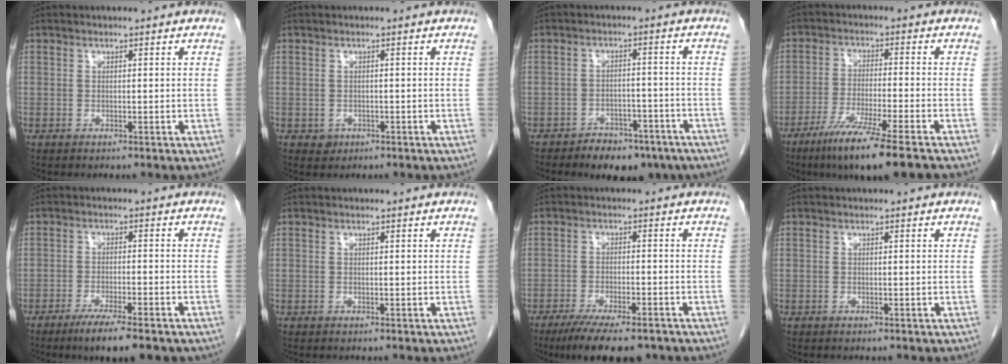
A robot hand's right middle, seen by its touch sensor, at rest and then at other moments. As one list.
[{"total": 1.2, "force": [-0.5, 1.1, 0.3], "torque": [-0.002, 0.003, -0.003]}, {"total": 8.3, "force": [-6.2, 4.0, 3.8], "torque": [-0.048, 0.006, -0.087]}, {"total": 10.8, "force": [-7.5, -0.9, 7.7], "torque": [-0.137, -0.036, -0.129]}, {"total": 8.6, "force": [-6.3, 1.2, 5.8], "torque": [-0.084, -0.016, -0.090]}, {"total": 0.0}, {"total": 11.4, "force": [-8.6, 2.9, 6.9], "torque": [-0.103, -0.016, -0.131]}, {"total": 0.0}]